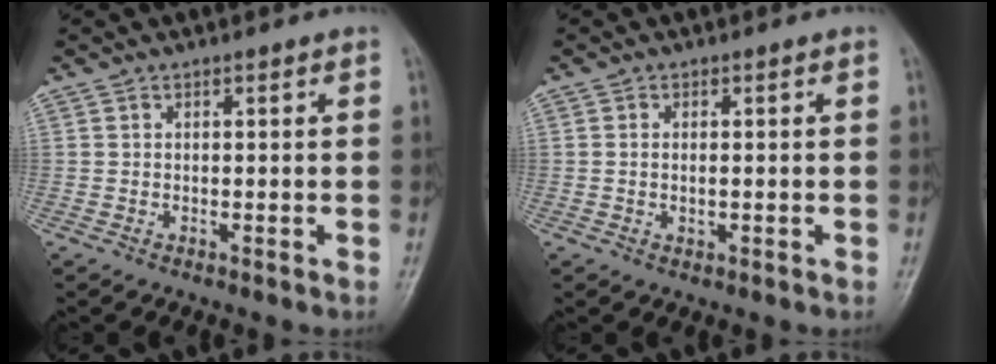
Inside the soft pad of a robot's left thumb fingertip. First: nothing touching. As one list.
[{"total": 1.6, "force": [-0.2, 0.8, 1.4], "torque": [-0.029, 0.004, -0.002]}]